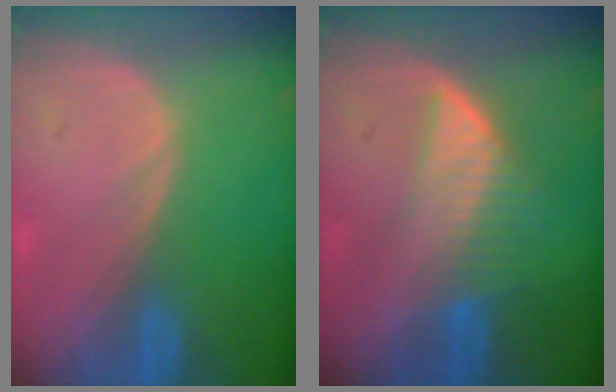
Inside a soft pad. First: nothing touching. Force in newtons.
{"total": 6.9, "press": 6.0, "slide": 3.3}